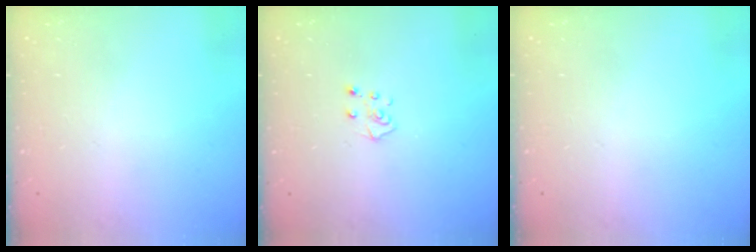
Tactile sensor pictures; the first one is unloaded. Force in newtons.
{"total": 5.1, "press": 5.1, "slide": 0.4}
{"total": 0.0}